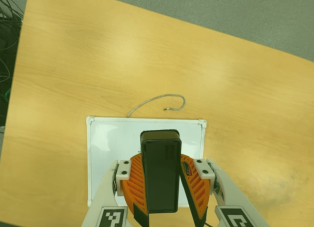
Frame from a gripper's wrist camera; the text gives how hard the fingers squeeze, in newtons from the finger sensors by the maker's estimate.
{"total": 7.9, "left": 8.0, "right": 7.8}